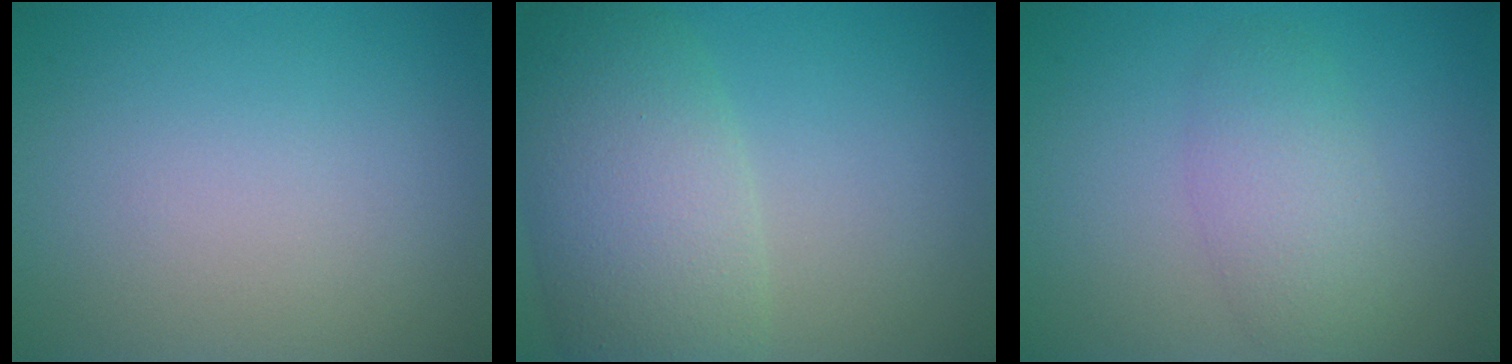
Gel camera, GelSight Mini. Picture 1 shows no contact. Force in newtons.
{"total": 7.5, "press": 7.5, "slide": 0.6}
{"total": 3.2, "press": 3.2, "slide": 0.1}